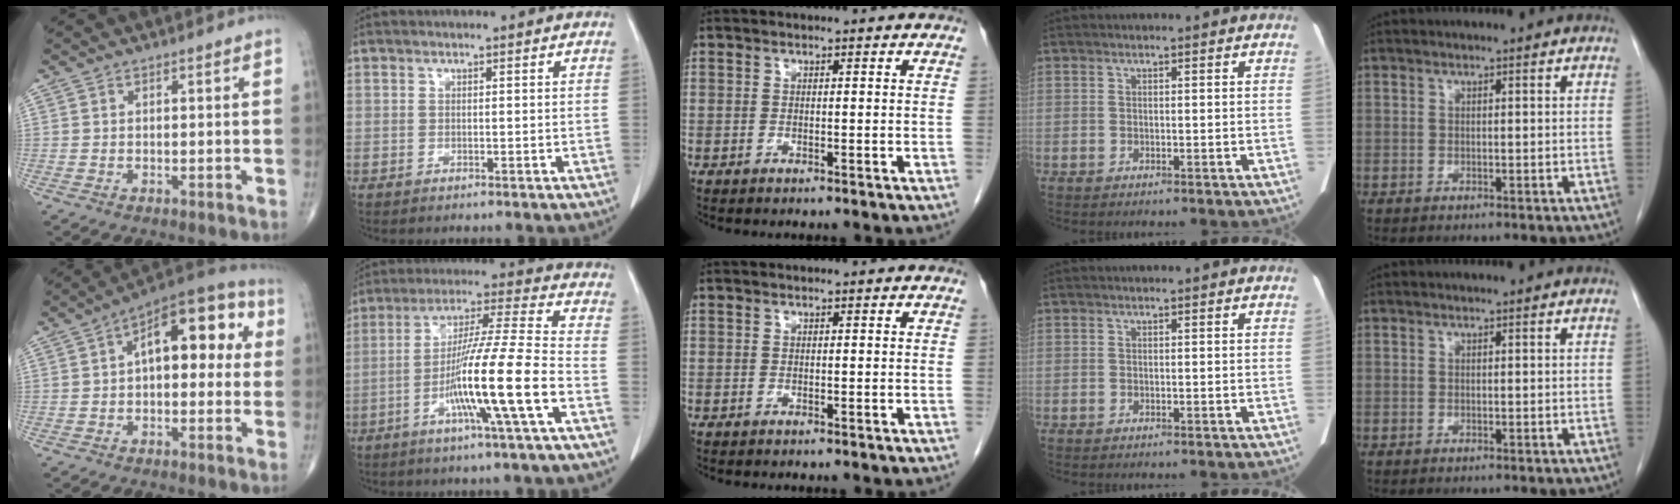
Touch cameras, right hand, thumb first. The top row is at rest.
{"thumb": {"total": 15.5, "force": [2.6, 7.9, 13.0], "torque": [-0.151, 0.042, 0.028]}, "index": {"total": 14.8, "force": [-5.3, -1.5, 13.8], "torque": [-0.251, -0.006, -0.100]}}